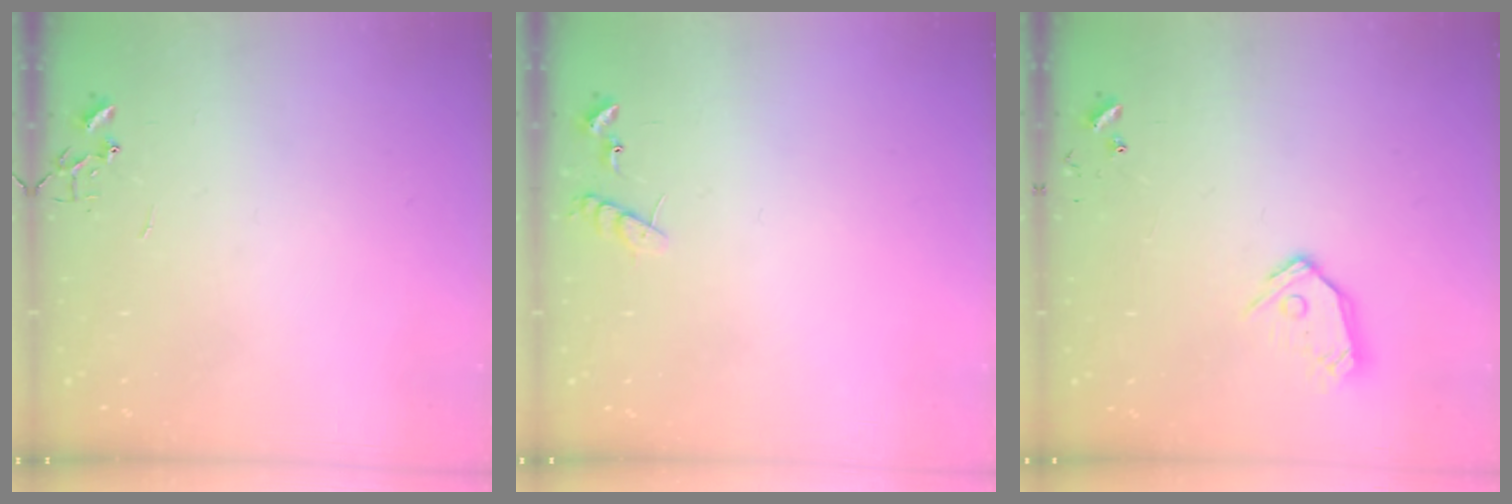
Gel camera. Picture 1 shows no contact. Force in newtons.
{"total": 6.7, "press": 6.7, "slide": 0.4}
{"total": 10.1, "press": 10.1, "slide": 1.2}